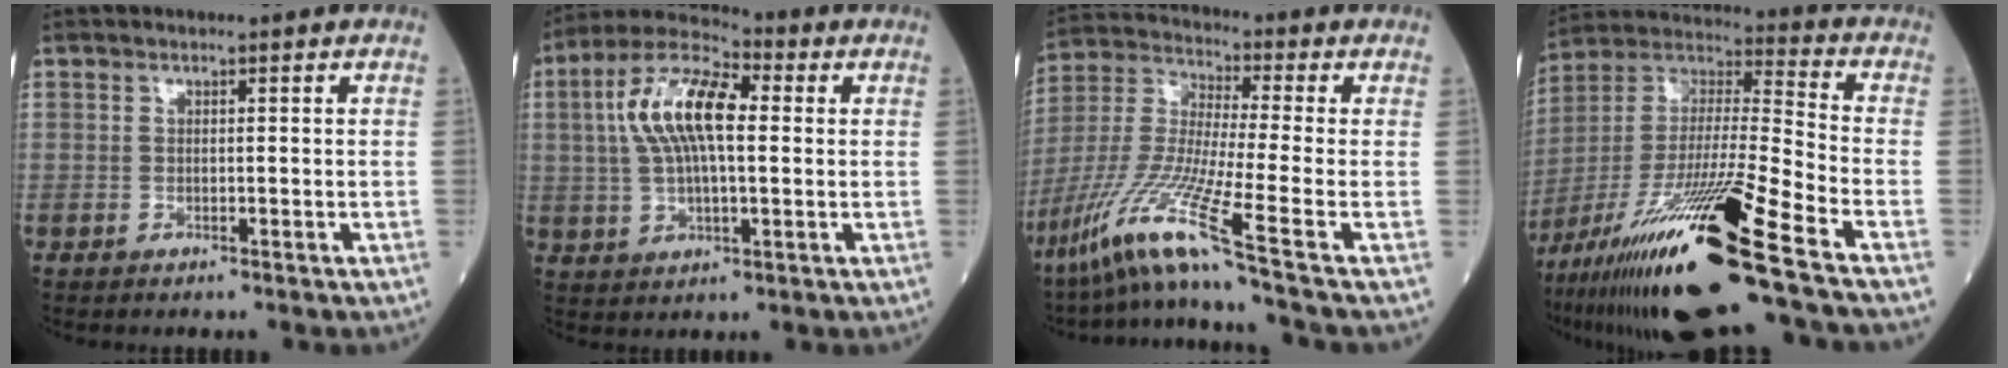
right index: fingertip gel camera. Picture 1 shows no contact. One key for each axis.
{"total": 12.5, "fx": 2.0, "fy": 4.5, "fz": 11.5, "tx": -0.241, "ty": 0.028, "tz": 0.034}
{"total": 14.7, "fx": -9.3, "fy": -2.7, "fz": 11.1, "tx": -0.241, "ty": -0.032, "tz": -0.173}
{"total": 24.6, "fx": -15.0, "fy": -0.3, "fz": 19.5, "tx": -0.371, "ty": -0.042, "tz": -0.274}